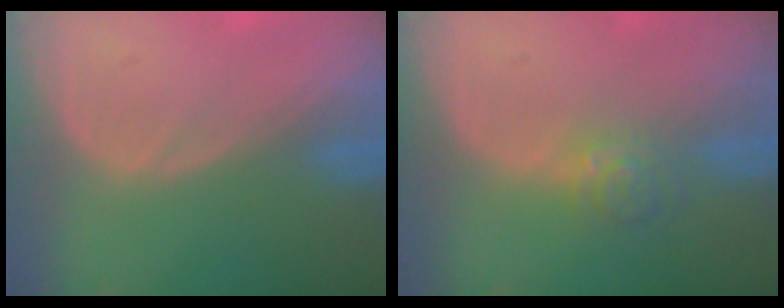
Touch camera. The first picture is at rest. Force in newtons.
{"total": 3.6, "press": 3.4, "slide": 1.2}